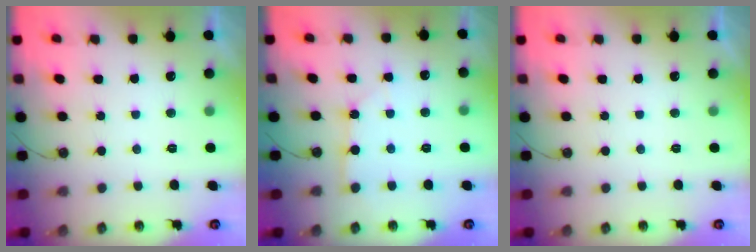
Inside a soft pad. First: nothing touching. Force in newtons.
{"total": 2.2, "press": 2.2, "slide": 0.3}
{"total": 0.0}